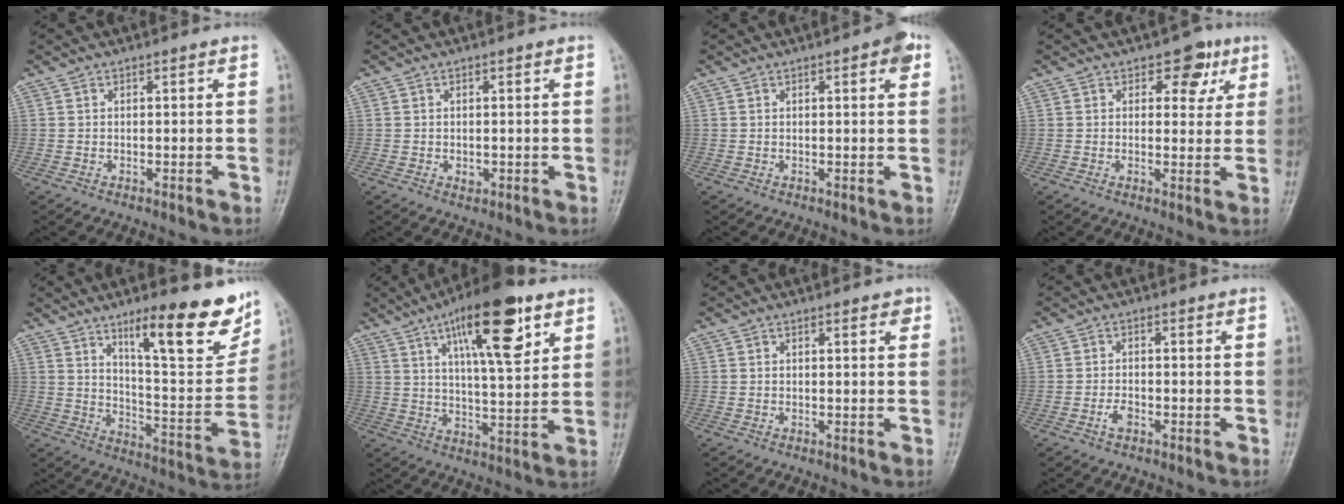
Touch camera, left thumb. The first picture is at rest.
{"total": 1.2, "force": [-0.1, 1.0, 0.7], "torque": [-0.008, -0.001, 0.001]}
{"total": 3.3, "force": [1.5, 1.0, 2.8], "torque": [-0.030, 0.000, 0.014]}
{"total": 5.8, "force": [2.7, 3.8, 3.3], "torque": [-0.004, -0.008, 0.029]}
{"total": 19.3, "force": [12.2, 4.7, 14.2], "torque": [-0.157, -0.077, 0.188]}
{"total": 17.1, "force": [8.7, 5.2, 13.9], "torque": [-0.195, -0.032, 0.136]}
{"total": 1.6, "force": [0.9, 0.6, 1.1], "torque": [-0.010, -0.002, 0.009]}
{"total": 2.1, "force": [-1.1, 1.2, 1.4], "torque": [-0.026, 0.006, -0.022]}